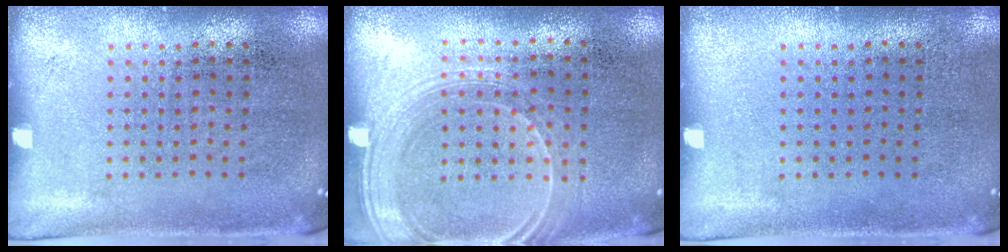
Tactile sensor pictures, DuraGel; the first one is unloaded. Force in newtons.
{"total": 1.8, "press": 1.6, "slide": 0.7}
{"total": 0.0}